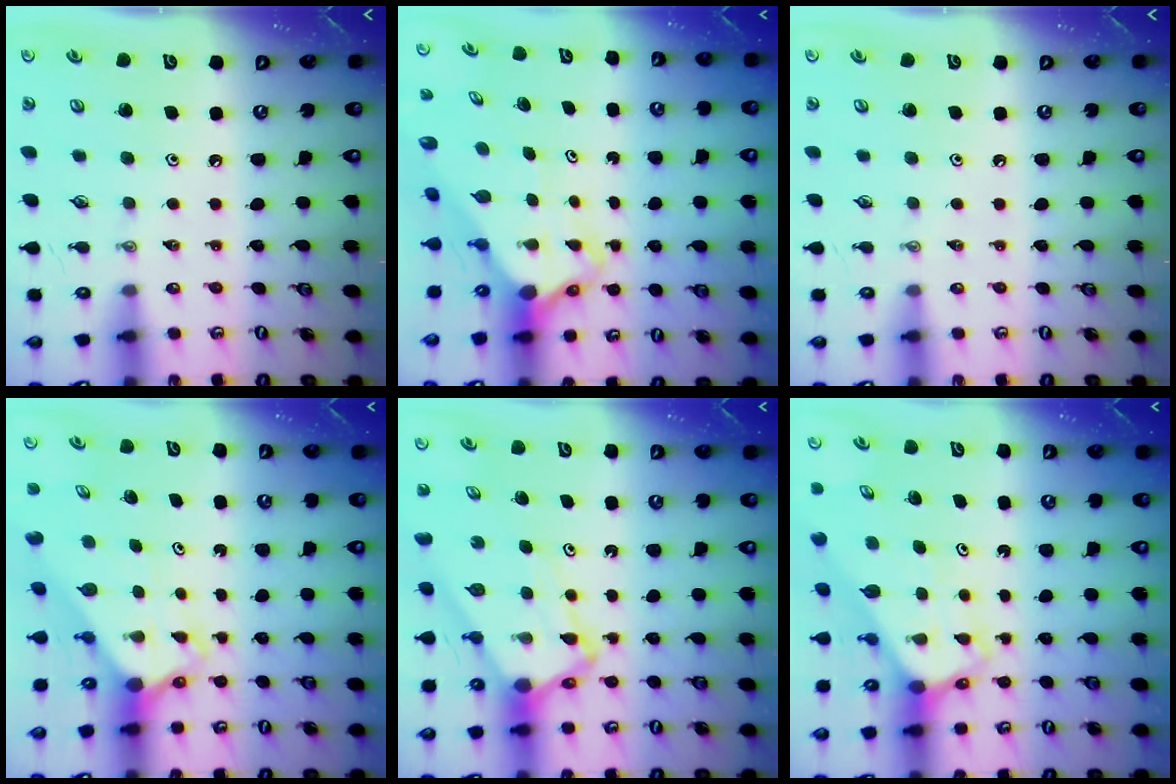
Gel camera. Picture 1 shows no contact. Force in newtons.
{"total": 3.8, "press": 3.8, "slide": 0.3}
{"total": 0.0}
{"total": 2.6, "press": 2.6, "slide": 0.2}
{"total": 6.2, "press": 6.1, "slide": 0.5}
{"total": 2.7, "press": 2.7, "slide": 0.1}